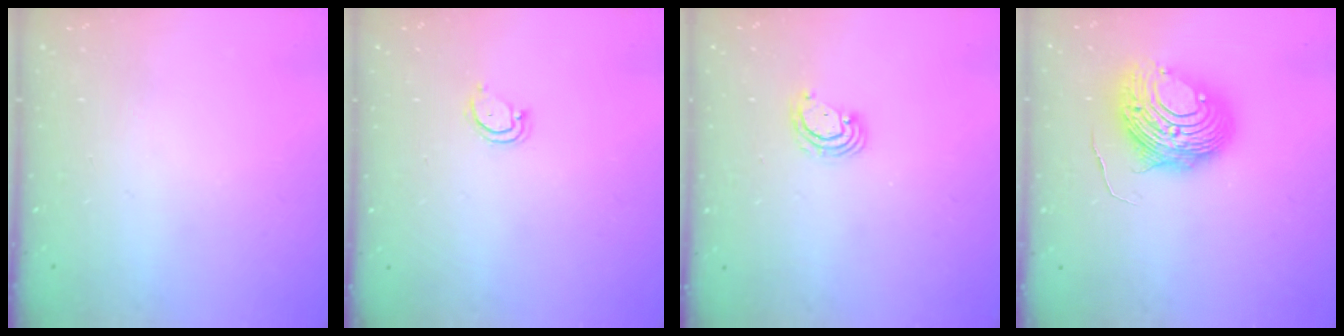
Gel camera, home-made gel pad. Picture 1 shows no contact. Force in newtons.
{"total": 3.2, "press": 3.2, "slide": 0.2}
{"total": 4.1, "press": 4.1, "slide": 0.4}
{"total": 12.7, "press": 12.7, "slide": 1.3}